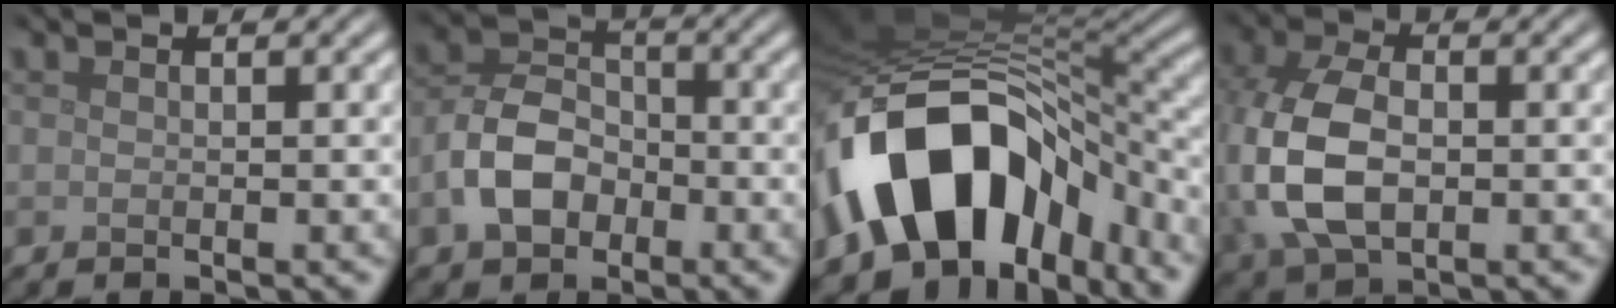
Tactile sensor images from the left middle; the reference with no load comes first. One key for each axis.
{"total": 5.2, "fx": -1.9, "fy": 3.7, "fz": 3.1, "tx": -0.059, "ty": 0.005, "tz": -0.041}
{"total": 14.3, "fx": -5.5, "fy": 9.4, "fz": 9.4, "tx": -0.160, "ty": 0.009, "tz": -0.093}
{"total": 8.4, "fx": -0.5, "fy": 5.4, "fz": 6.3, "tx": -0.164, "ty": -0.008, "tz": -0.004}